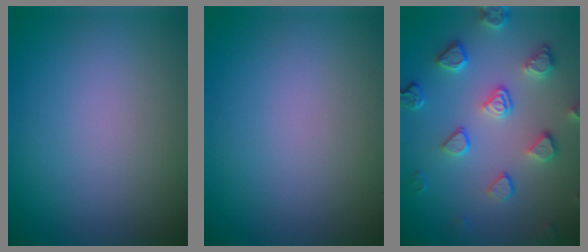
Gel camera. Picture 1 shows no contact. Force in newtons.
{"total": 0.0}
{"total": 4.0, "press": 3.9, "slide": 0.9}